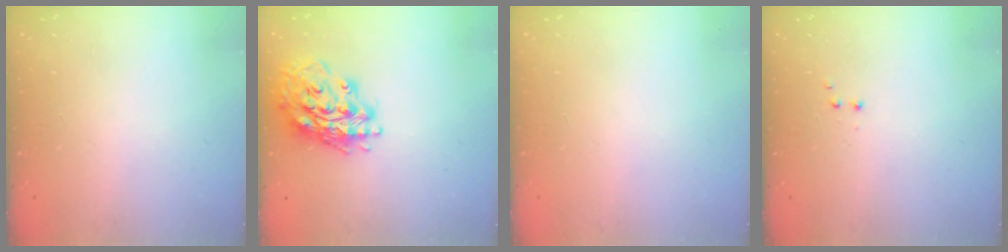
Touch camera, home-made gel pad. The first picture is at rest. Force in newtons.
{"total": 17.6, "press": 17.5, "slide": 2.3}
{"total": 0.0}
{"total": 1.9, "press": 1.8, "slide": 0.5}